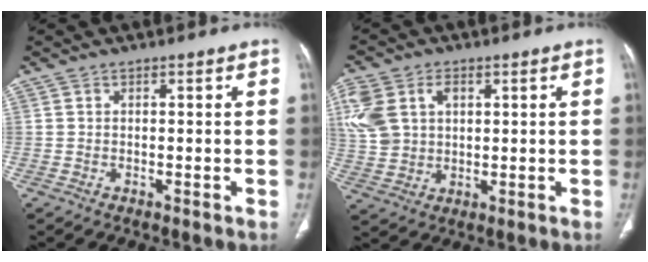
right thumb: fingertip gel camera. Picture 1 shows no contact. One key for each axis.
{"total": 13.2, "fx": 4.1, "fy": 9.6, "fz": 8.0, "tx": -0.188, "ty": 0.007, "tz": 0.086}